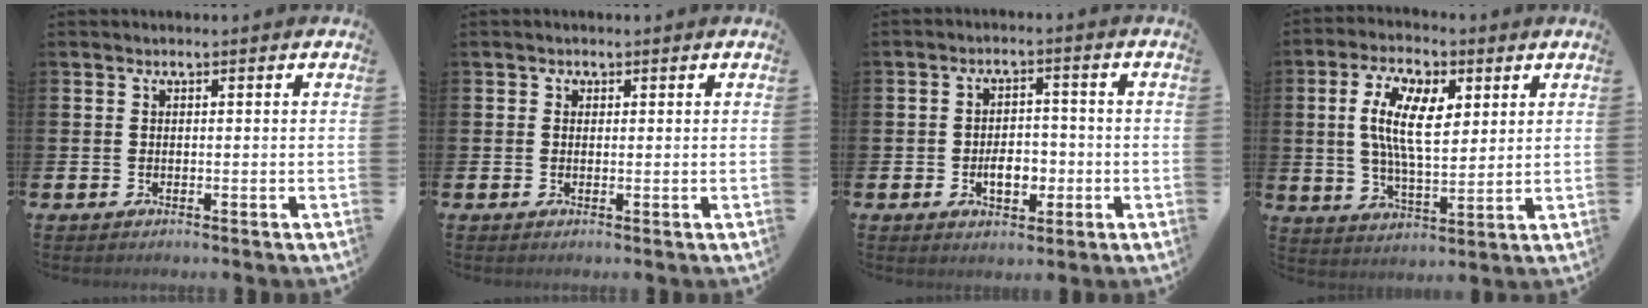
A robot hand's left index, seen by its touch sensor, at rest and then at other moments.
{"total": 0.8, "force": [0.3, 0.7, 0.2], "torque": [0.011, 0.001, 0.001]}
{"total": 4.4, "force": [-1.3, 2.9, 3.0], "torque": [-0.036, -0.003, -0.031]}
{"total": 9.7, "force": [4.0, 4.2, 7.7], "torque": [-0.142, -0.005, 0.069]}